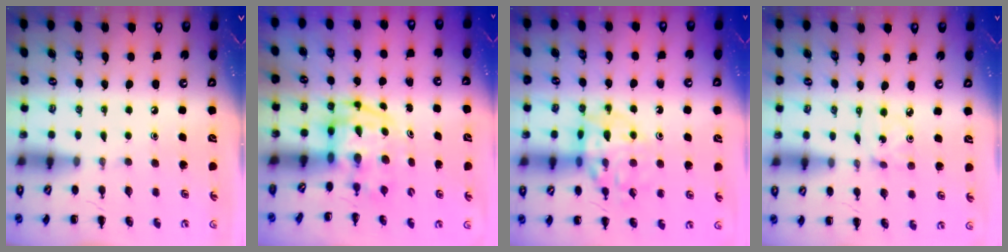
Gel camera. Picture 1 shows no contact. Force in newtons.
{"total": 3.9, "press": 3.8, "slide": 0.6}
{"total": 13.9, "press": 13.8, "slide": 1.8}
{"total": 1.5, "press": 1.4, "slide": 0.4}